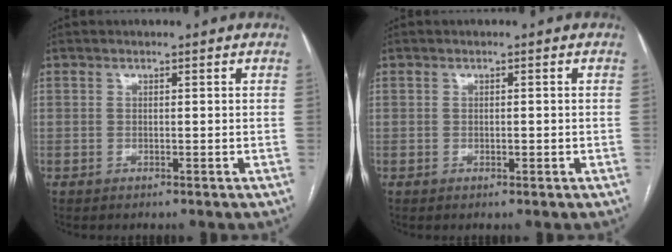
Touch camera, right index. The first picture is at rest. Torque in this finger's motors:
{"motor_torque": [0.02, 0.24, -0.03, -0.01]}